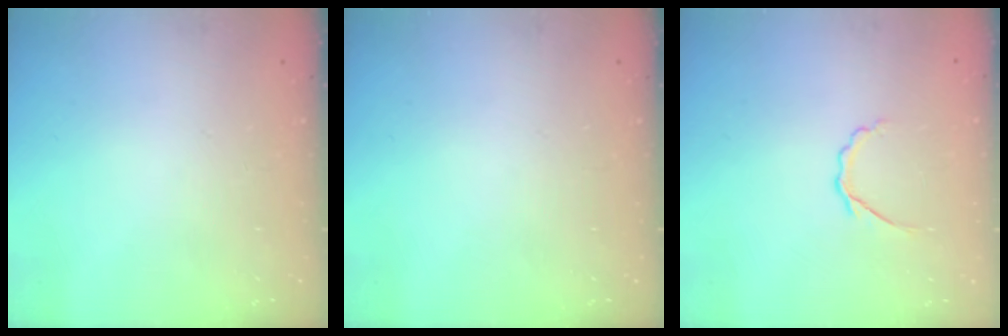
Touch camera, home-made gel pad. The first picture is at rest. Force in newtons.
{"total": 0.0}
{"total": 2.9, "press": 2.7, "slide": 0.8}